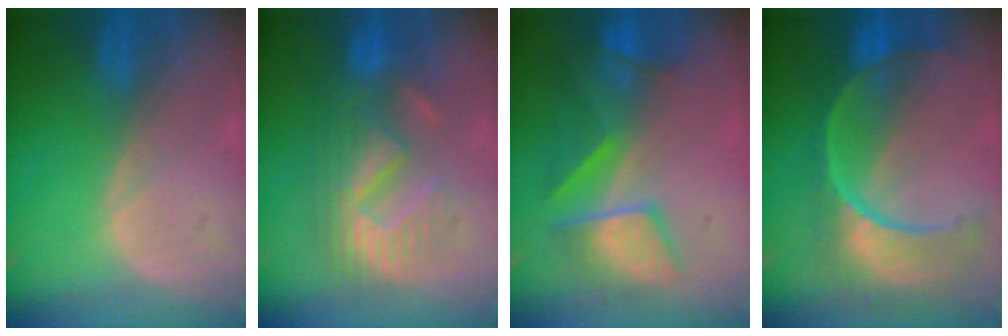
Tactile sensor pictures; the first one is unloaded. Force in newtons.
{"total": 8.7, "press": 8.6, "slide": 1.5}
{"total": 8.8, "press": 8.2, "slide": 3.2}
{"total": 11.2, "press": 9.4, "slide": 6.1}